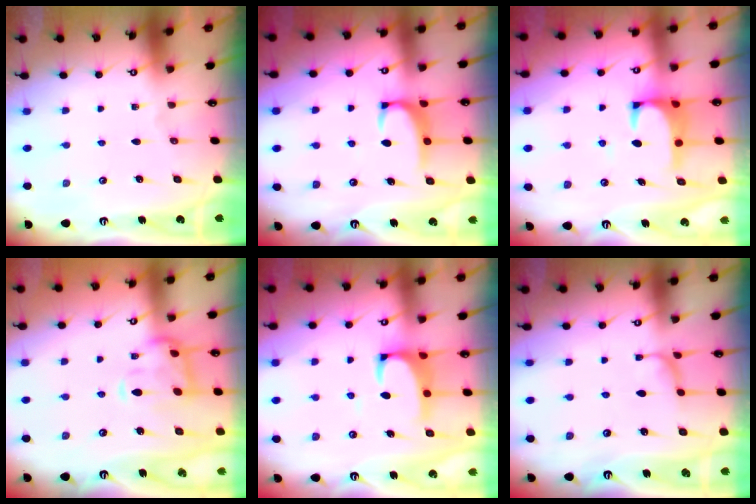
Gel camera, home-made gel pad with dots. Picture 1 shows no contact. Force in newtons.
{"total": 2.2, "press": 2.1, "slide": 0.6}
{"total": 2.7, "press": 2.5, "slide": 0.8}
{"total": 5.6, "press": 5.4, "slide": 1.5}
{"total": 2.5, "press": 2.2, "slide": 1.1}
{"total": 0.9, "press": 0.4, "slide": 0.8}